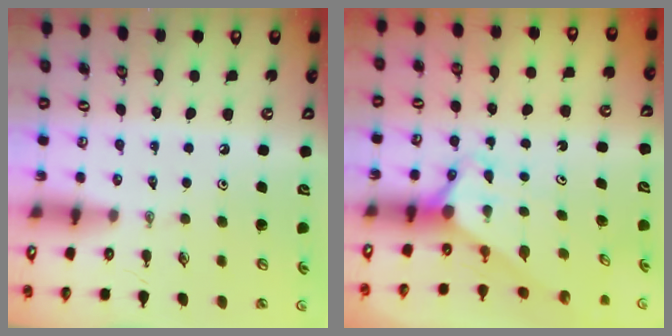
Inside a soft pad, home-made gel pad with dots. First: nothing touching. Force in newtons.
{"total": 2.7, "press": 2.7, "slide": 0.0}